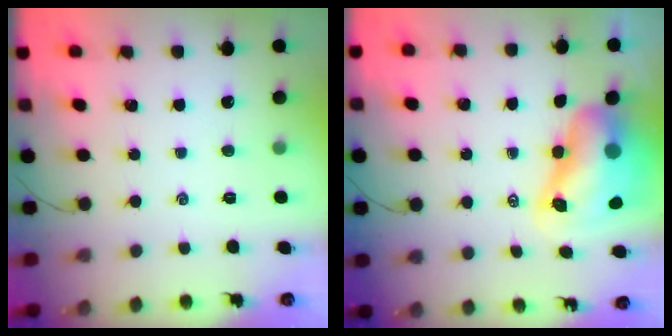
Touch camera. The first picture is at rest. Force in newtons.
{"total": 12.1, "press": 11.7, "slide": 3.4}